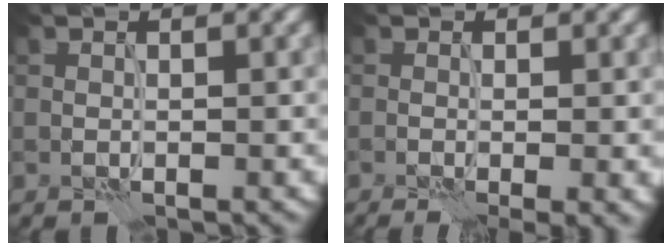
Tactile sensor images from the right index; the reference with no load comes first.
{"total": 3.0, "force": [-1.0, 0.5, 2.8], "torque": [-0.034, -0.008, -0.015]}